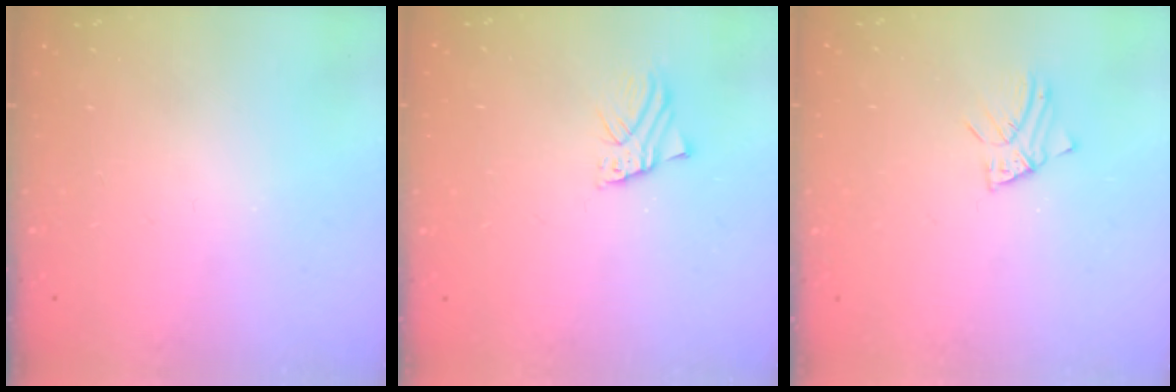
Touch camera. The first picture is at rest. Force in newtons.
{"total": 1.8, "press": 1.8, "slide": 0.1}
{"total": 3.0, "press": 3.0, "slide": 0.2}